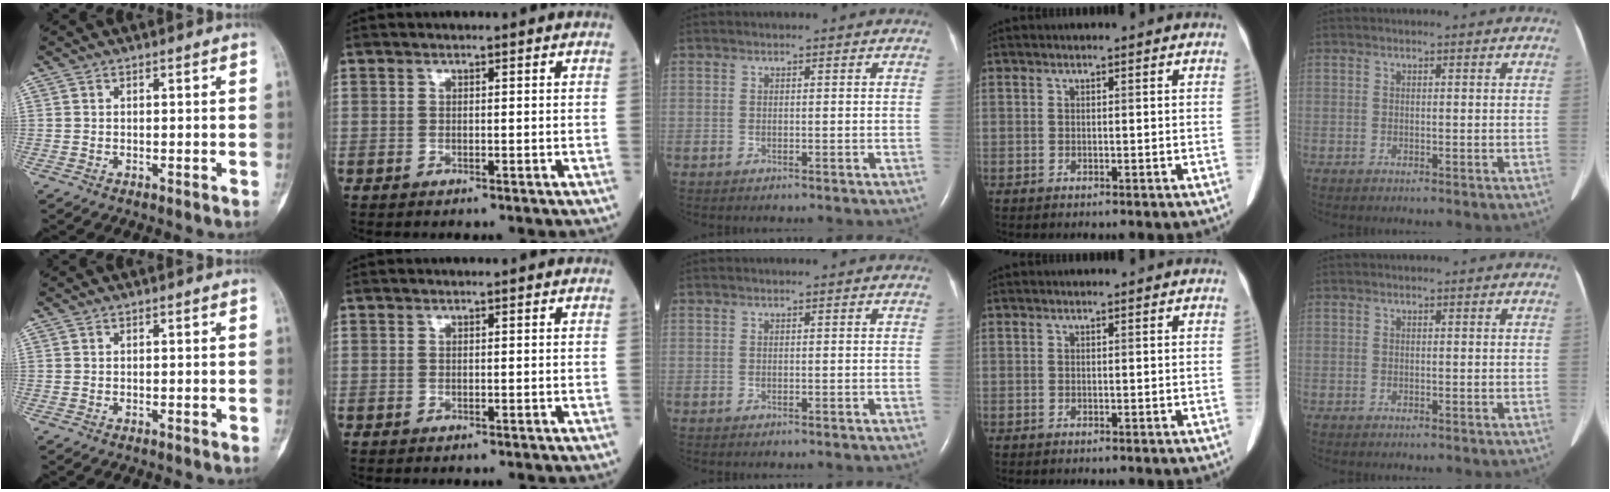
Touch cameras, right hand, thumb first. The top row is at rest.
{}